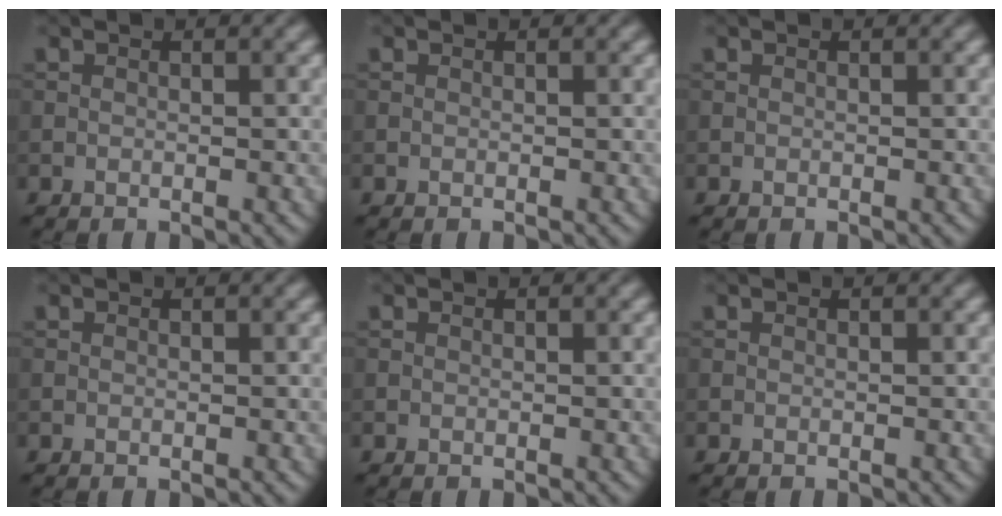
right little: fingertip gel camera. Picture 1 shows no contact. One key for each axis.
{"total": 0.0}
{"total": 0.0}
{"total": 0.0}
{"total": 0.0}
{"total": 0.0}